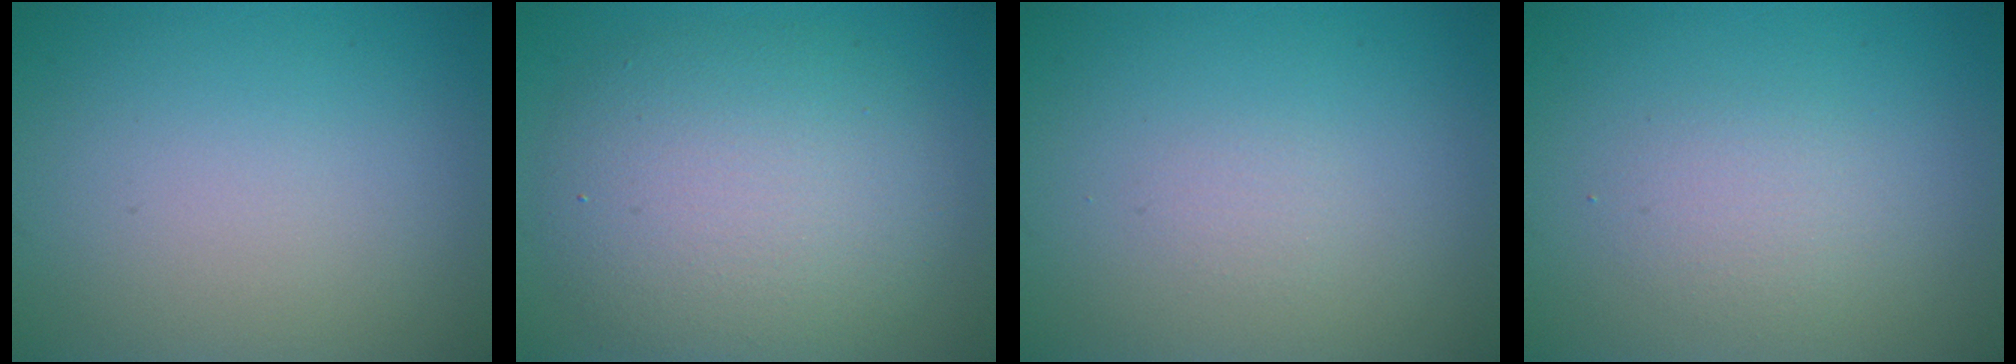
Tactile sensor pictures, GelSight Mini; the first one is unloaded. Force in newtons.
{"total": 7.5, "press": 7.5, "slide": 0.3}
{"total": 0.6, "press": 0.6, "slide": 0.1}
{"total": 1.6, "press": 1.6, "slide": 0.1}